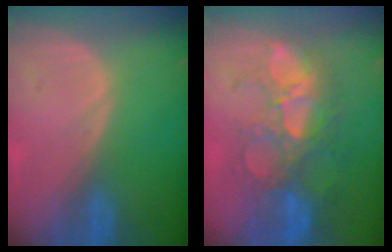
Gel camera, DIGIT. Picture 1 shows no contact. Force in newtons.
{"total": 11.0, "press": 9.5, "slide": 5.5}